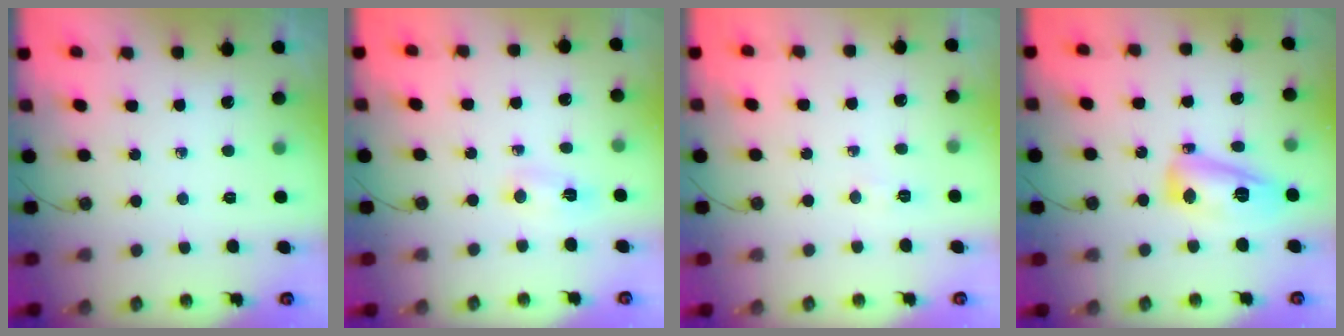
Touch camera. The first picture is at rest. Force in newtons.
{"total": 16.7, "press": 5.5, "slide": 15.8}
{"total": 3.7, "press": 3.6, "slide": 0.5}
{"total": 13.8, "press": 13.7, "slide": 1.2}